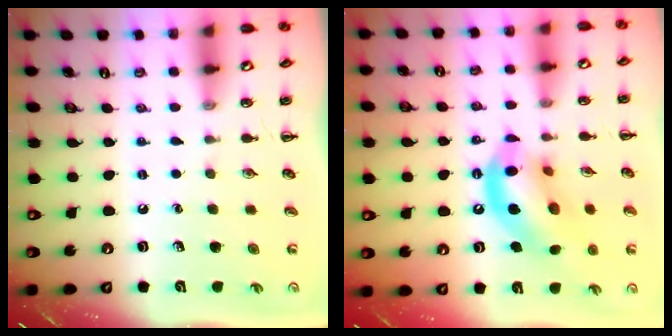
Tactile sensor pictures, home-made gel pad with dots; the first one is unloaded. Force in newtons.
{"total": 14.9, "press": 14.6, "slide": 3.0}